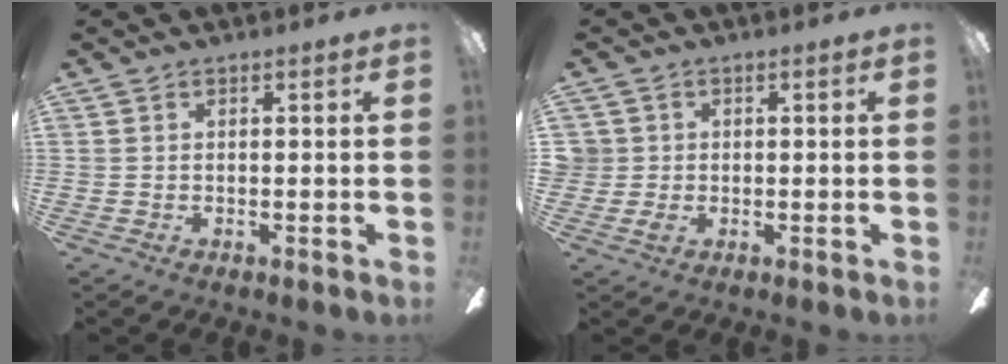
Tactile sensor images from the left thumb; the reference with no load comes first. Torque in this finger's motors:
{"motor_torque": [0.00, 0.00, 0.14, -0.09, 0.00]}